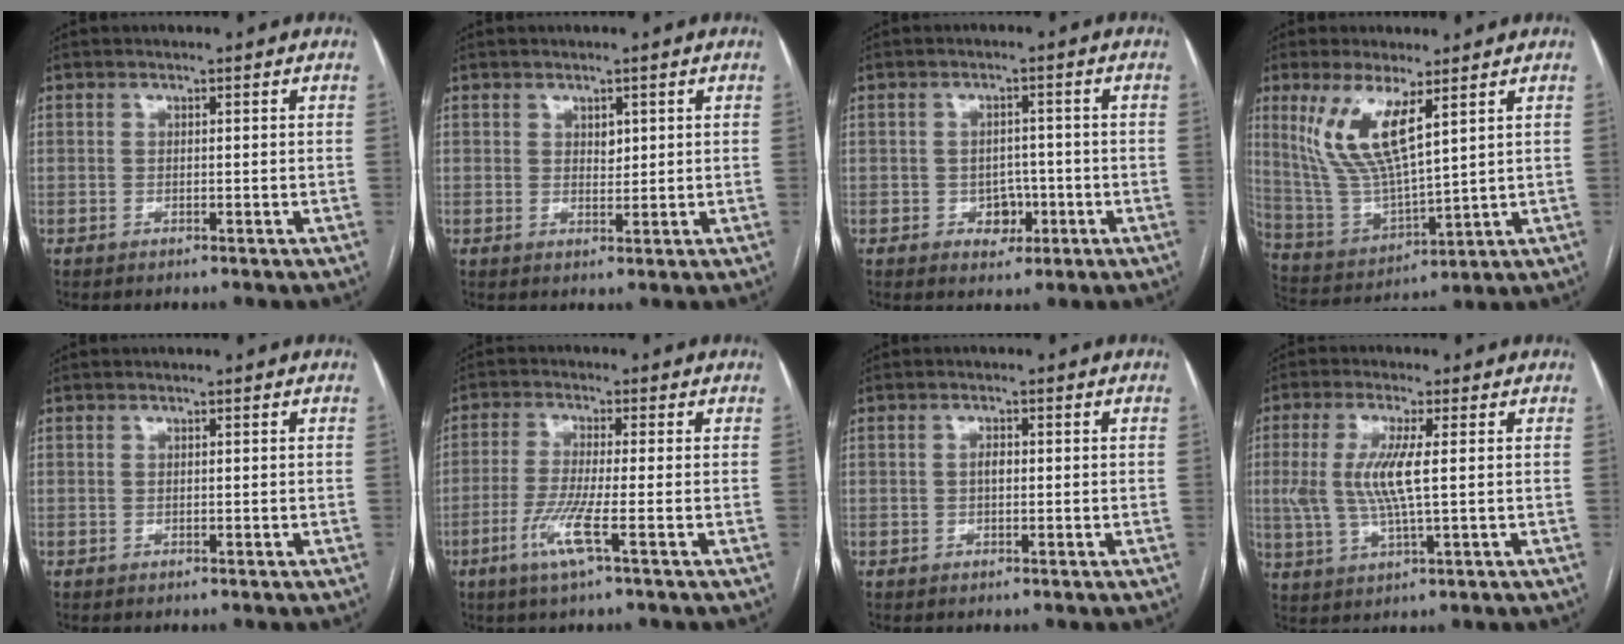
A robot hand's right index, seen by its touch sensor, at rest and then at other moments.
{"total": 1.6, "force": [0.7, 1.0, 1.0], "torque": [-0.014, -0.003, 0.014]}
{"total": 3.8, "force": [-1.3, 2.9, 2.0], "torque": [-0.020, 0.009, -0.010]}
{"total": 11.6, "force": [5.7, 2.5, 9.7], "torque": [-0.216, -0.005, 0.122]}
{"total": 0.0}
{"total": 6.2, "force": [-2.7, -0.4, 5.6], "torque": [-0.117, -0.016, -0.055]}
{"total": 1.3, "force": [-0.1, 0.7, 1.1], "torque": [-0.020, 0.005, -0.003]}
{"total": 8.0, "force": [0.8, 1.3, 7.9], "torque": [-0.180, 0.002, 0.019]}